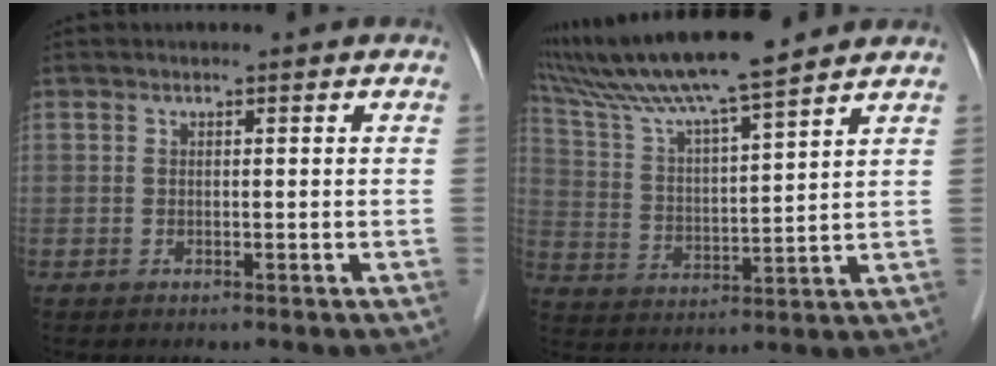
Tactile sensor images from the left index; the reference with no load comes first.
{"total": 14.4, "force": [12.5, -0.6, 7.0], "torque": [-0.138, 0.022, 0.221]}